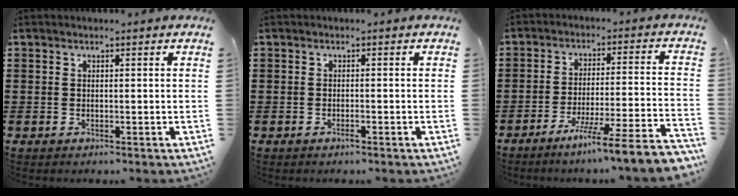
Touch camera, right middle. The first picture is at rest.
{"total": 0.8, "force": [-0.5, 0.1, 0.6], "torque": [-0.011, -0.002, -0.010]}
{"total": 7.6, "force": [-6.1, -1.3, 4.4], "torque": [-0.066, -0.019, -0.119]}